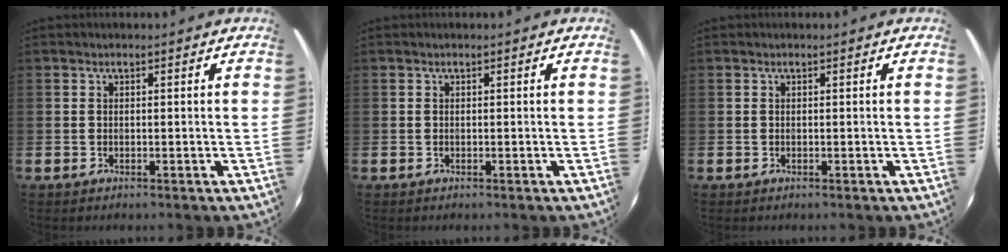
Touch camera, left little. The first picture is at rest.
{"total": 0.0}
{"total": 0.0}